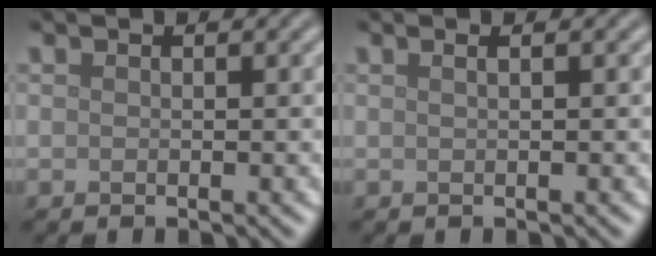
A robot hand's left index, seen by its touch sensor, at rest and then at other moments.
{"total": 1.4, "force": [0.7, 0.7, 1.1], "torque": [0.000, -0.002, -0.005]}